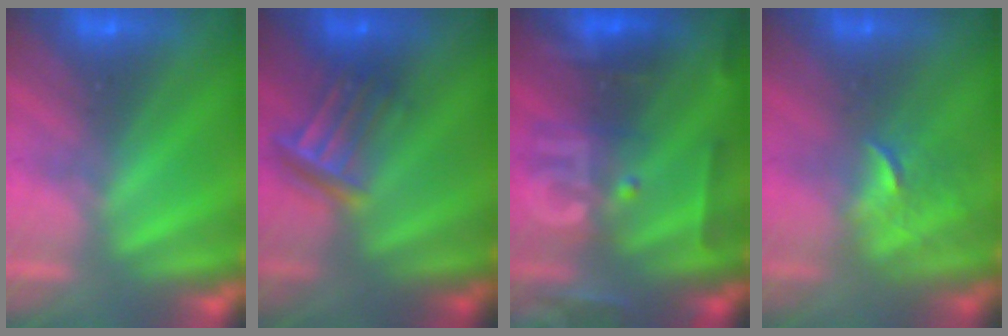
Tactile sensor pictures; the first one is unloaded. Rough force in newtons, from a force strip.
{"total": 3.4}
{"total": 2.8}
{"total": 2.5}